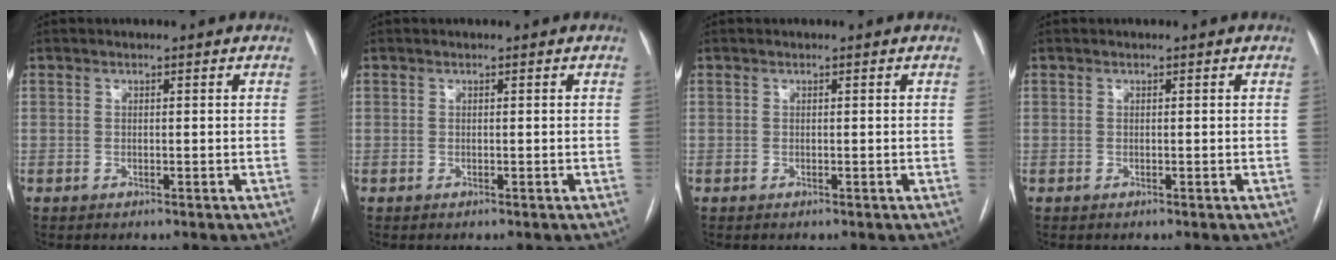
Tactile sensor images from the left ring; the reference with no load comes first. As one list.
[{"total": 0.0}, {"total": 0.0}, {"total": 0.0}]